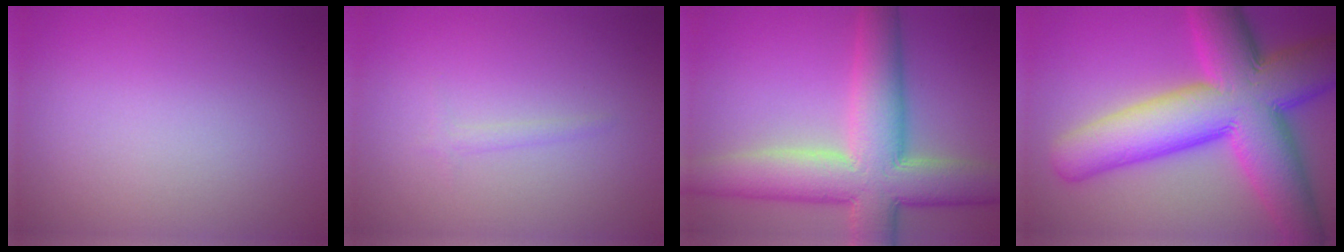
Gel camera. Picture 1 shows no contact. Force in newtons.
{"total": 1.0, "press": 1.0, "slide": 0.1}
{"total": 10.9, "press": 10.9, "slide": 0.6}
{"total": 14.4, "press": 14.4, "slide": 0.3}